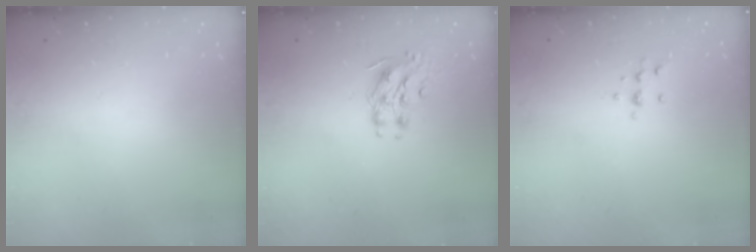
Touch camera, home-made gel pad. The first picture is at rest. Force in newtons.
{"total": 8.4, "press": 8.4, "slide": 0.5}
{"total": 6.2, "press": 6.1, "slide": 0.8}